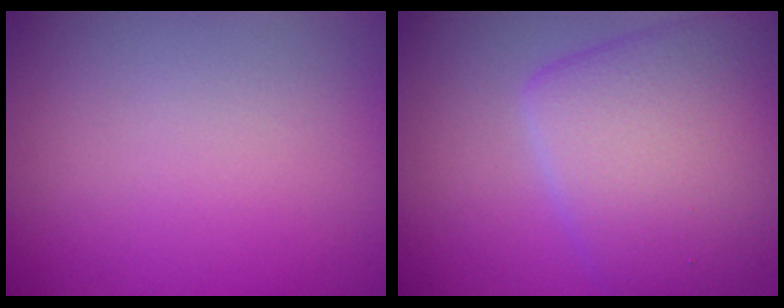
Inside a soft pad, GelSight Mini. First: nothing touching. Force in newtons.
{"total": 7.9, "press": 7.9, "slide": 0.2}